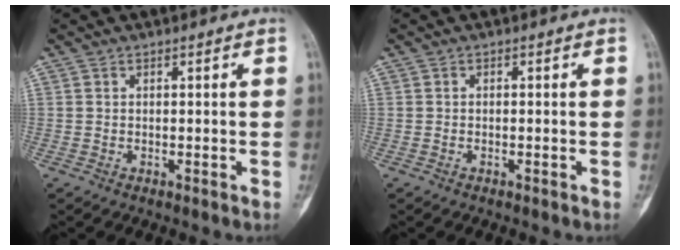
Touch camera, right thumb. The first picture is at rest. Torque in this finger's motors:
{"motor_torque": [-0.02, -0.05, 0.13, -0.13, 0.04]}